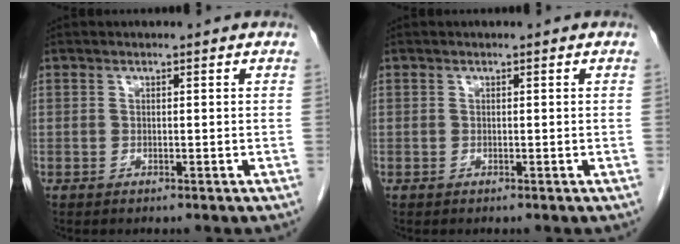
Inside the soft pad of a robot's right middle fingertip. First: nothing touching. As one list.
[{"total": 0.0}]